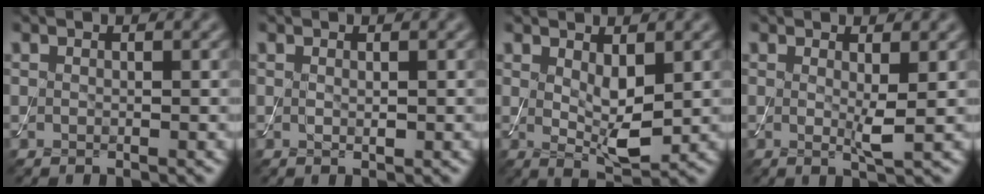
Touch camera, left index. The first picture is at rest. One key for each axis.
{"total": 0.5, "fx": 0.0, "fy": 0.2, "fz": 0.5, "tx": -0.013, "ty": -0.001, "tz": 0.002}
{"total": 3.4, "fx": 0.6, "fy": 1.3, "fz": 3.1, "tx": -0.060, "ty": -0.006, "tz": 0.018}
{"total": 1.7, "fx": 0.2, "fy": 0.1, "fz": 1.7, "tx": -0.033, "ty": -0.008, "tz": 0.003}